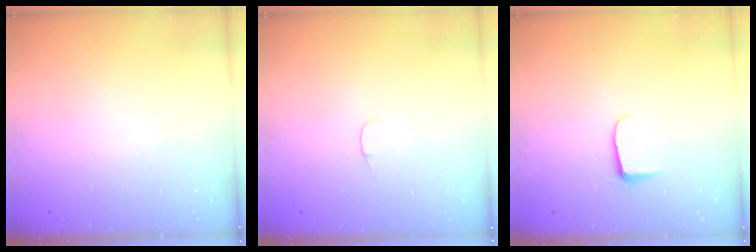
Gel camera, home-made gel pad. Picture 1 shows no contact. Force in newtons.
{"total": 3.1, "press": 3.1, "slide": 0.3}
{"total": 5.1, "press": 5.1, "slide": 0.5}